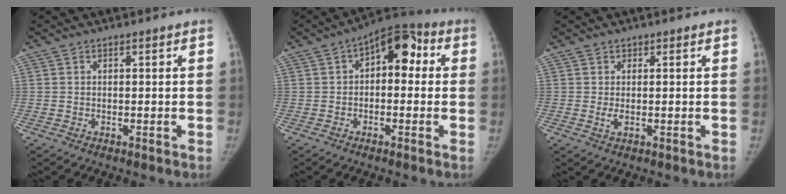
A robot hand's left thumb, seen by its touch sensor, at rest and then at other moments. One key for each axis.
{"total": 9.4, "fx": 1.5, "fy": 5.5, "fz": 7.5, "tx": -0.062, "ty": 0.024, "tz": 0.004}
{"total": 1.2, "fx": 0.2, "fy": 0.6, "fz": 1.1, "tx": -0.025, "ty": -0.005, "tz": 0.008}